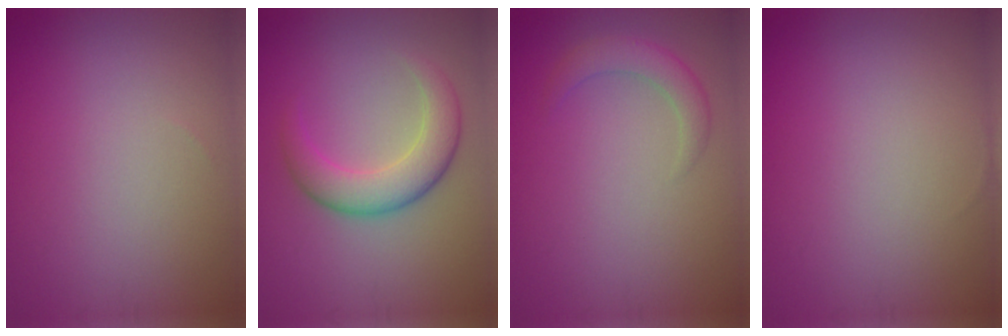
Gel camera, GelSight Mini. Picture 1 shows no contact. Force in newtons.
{"total": 4.6, "press": 4.6, "slide": 0.1}
{"total": 2.4, "press": 2.4, "slide": 0.1}
{"total": 0.0}